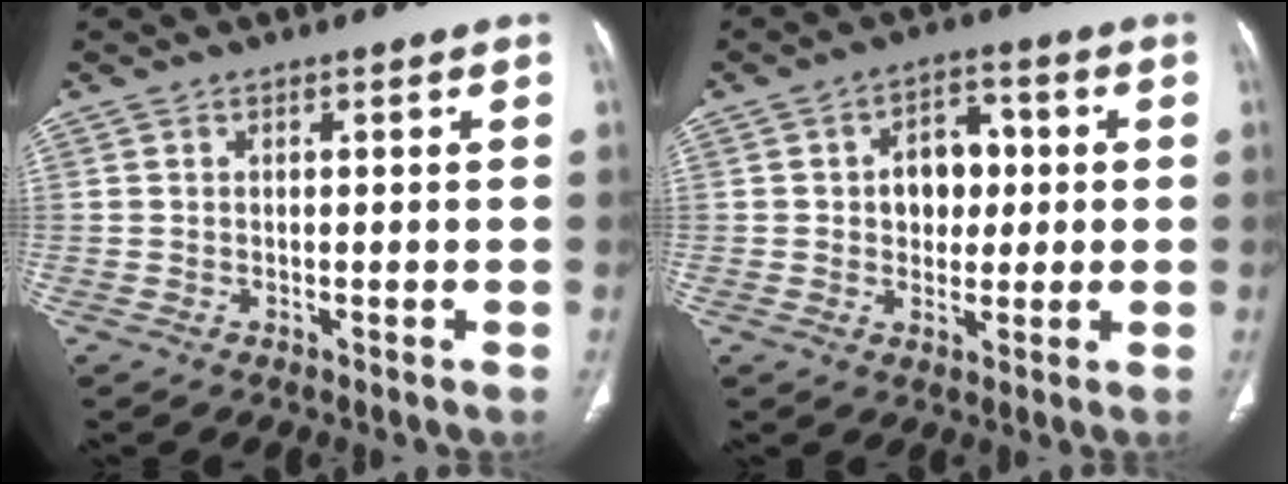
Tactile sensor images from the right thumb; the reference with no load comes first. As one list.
[{"total": 7.8, "force": [0.8, 5.7, 5.2], "torque": [-0.040, 0.012, 0.010]}]